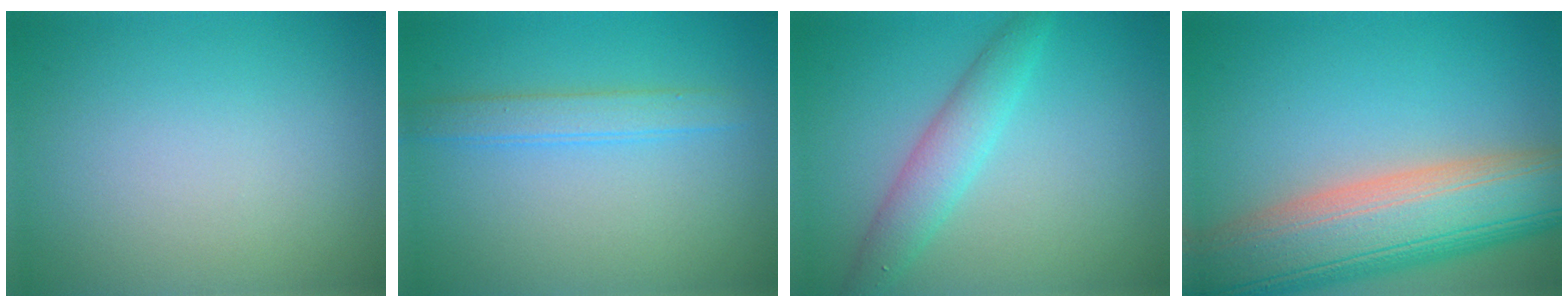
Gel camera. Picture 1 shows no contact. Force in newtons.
{"total": 2.2, "press": 2.2, "slide": 0.1}
{"total": 3.0, "press": 3.0, "slide": 0.1}
{"total": 12.4, "press": 12.4, "slide": 0.8}